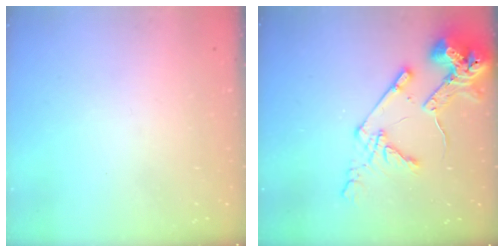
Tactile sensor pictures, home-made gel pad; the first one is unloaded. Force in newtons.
{"total": 15.3, "press": 15.1, "slide": 2.1}